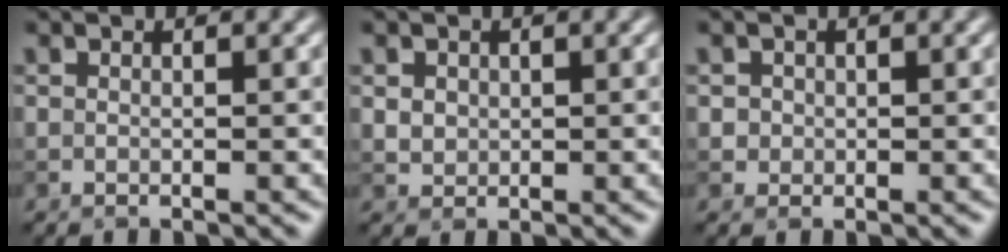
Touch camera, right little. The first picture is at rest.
{"total": 1.6, "force": [0.5, 1.4, 0.6], "torque": [-0.015, -0.003, 0.022]}
{"total": 1.1, "force": [0.0, 1.1, 0.1], "torque": [0.010, -0.003, 0.004]}